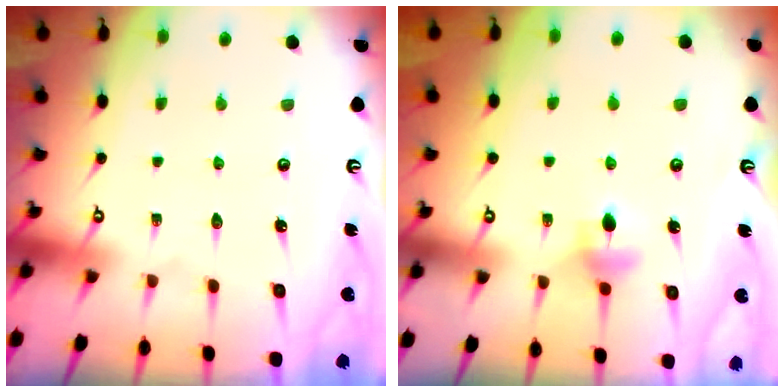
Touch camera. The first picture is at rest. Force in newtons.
{"total": 5.7, "press": 5.6, "slide": 1.0}